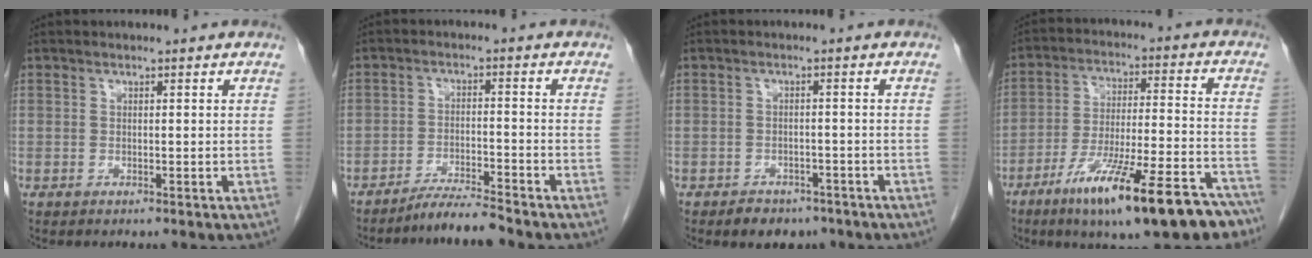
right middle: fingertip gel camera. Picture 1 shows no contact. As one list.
[{"total": 4.5, "force": [-4.2, -0.8, 1.5], "torque": [-0.023, -0.017, -0.078]}, {"total": 4.3, "force": [-3.2, 2.6, 1.3], "torque": [-0.019, 0.004, -0.042]}, {"total": 19.9, "force": [-13.4, 3.1, 14.4], "torque": [-0.187, -0.004, -0.216]}]